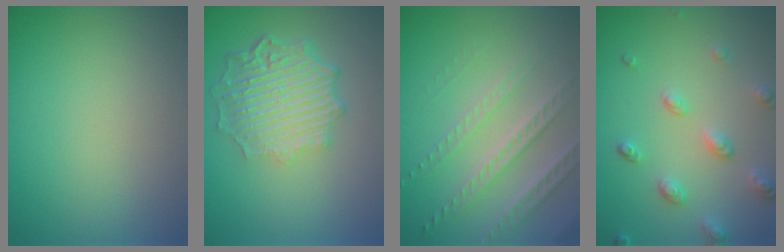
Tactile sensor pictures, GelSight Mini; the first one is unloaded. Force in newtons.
{"total": 6.3, "press": 4.7, "slide": 4.2}
{"total": 3.5, "press": 3.2, "slide": 1.4}
{"total": 2.7, "press": 2.7, "slide": 0.5}